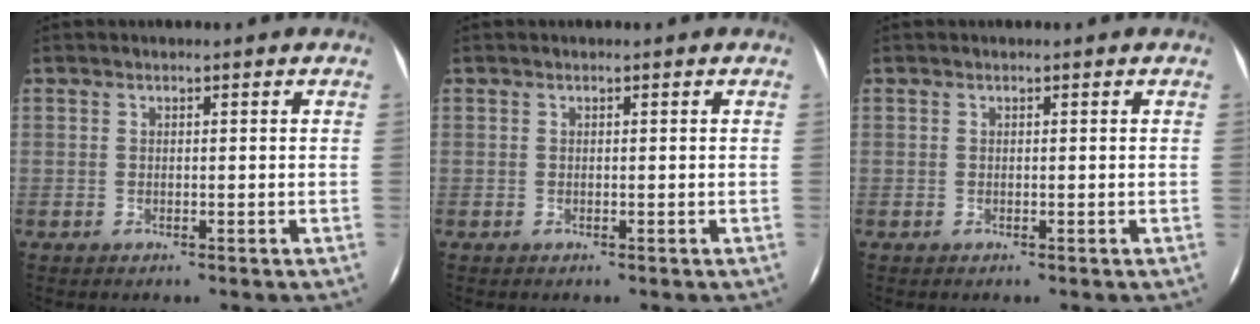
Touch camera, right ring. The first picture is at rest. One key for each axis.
{"total": 0.0}
{"total": 0.0}